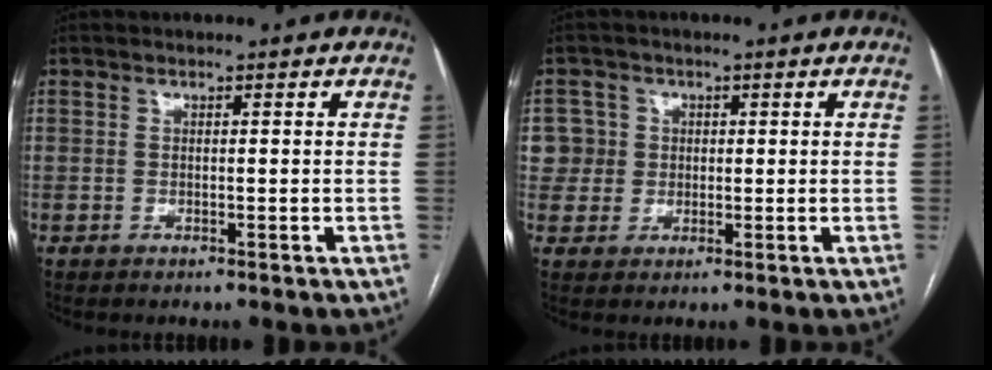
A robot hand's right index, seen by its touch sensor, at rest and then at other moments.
{"total": 4.6, "force": [0.9, 4.5, -0.2], "torque": [0.023, 0.014, 0.019]}